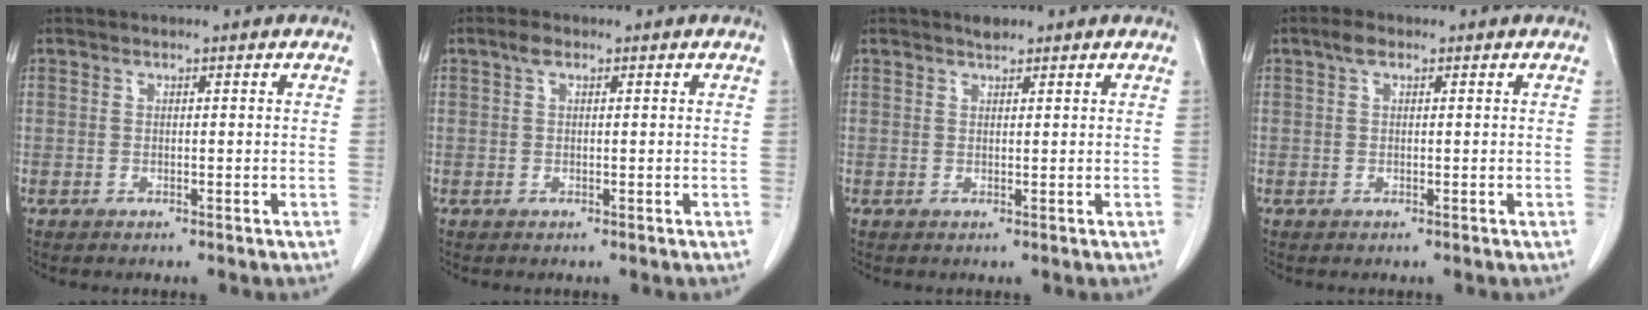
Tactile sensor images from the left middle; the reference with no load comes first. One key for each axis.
{"total": 1.3, "fx": 0.7, "fy": 0.5, "fz": 0.9, "tx": -0.019, "ty": 0.010, "tz": 0.012}
{"total": 1.4, "fx": 1.2, "fy": 0.4, "fz": 0.6, "tx": -0.018, "ty": 0.002, "tz": 0.022}
{"total": 1.5, "fx": 0.8, "fy": 0.6, "fz": 1.0, "tx": -0.022, "ty": 0.012, "tz": 0.014}